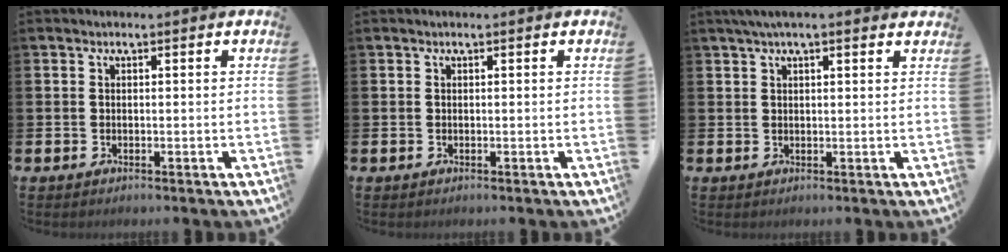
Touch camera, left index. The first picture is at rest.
{"total": 0.0}
{"total": 2.9, "force": [2.3, 0.5, 1.7], "torque": [-0.035, 0.002, 0.040]}